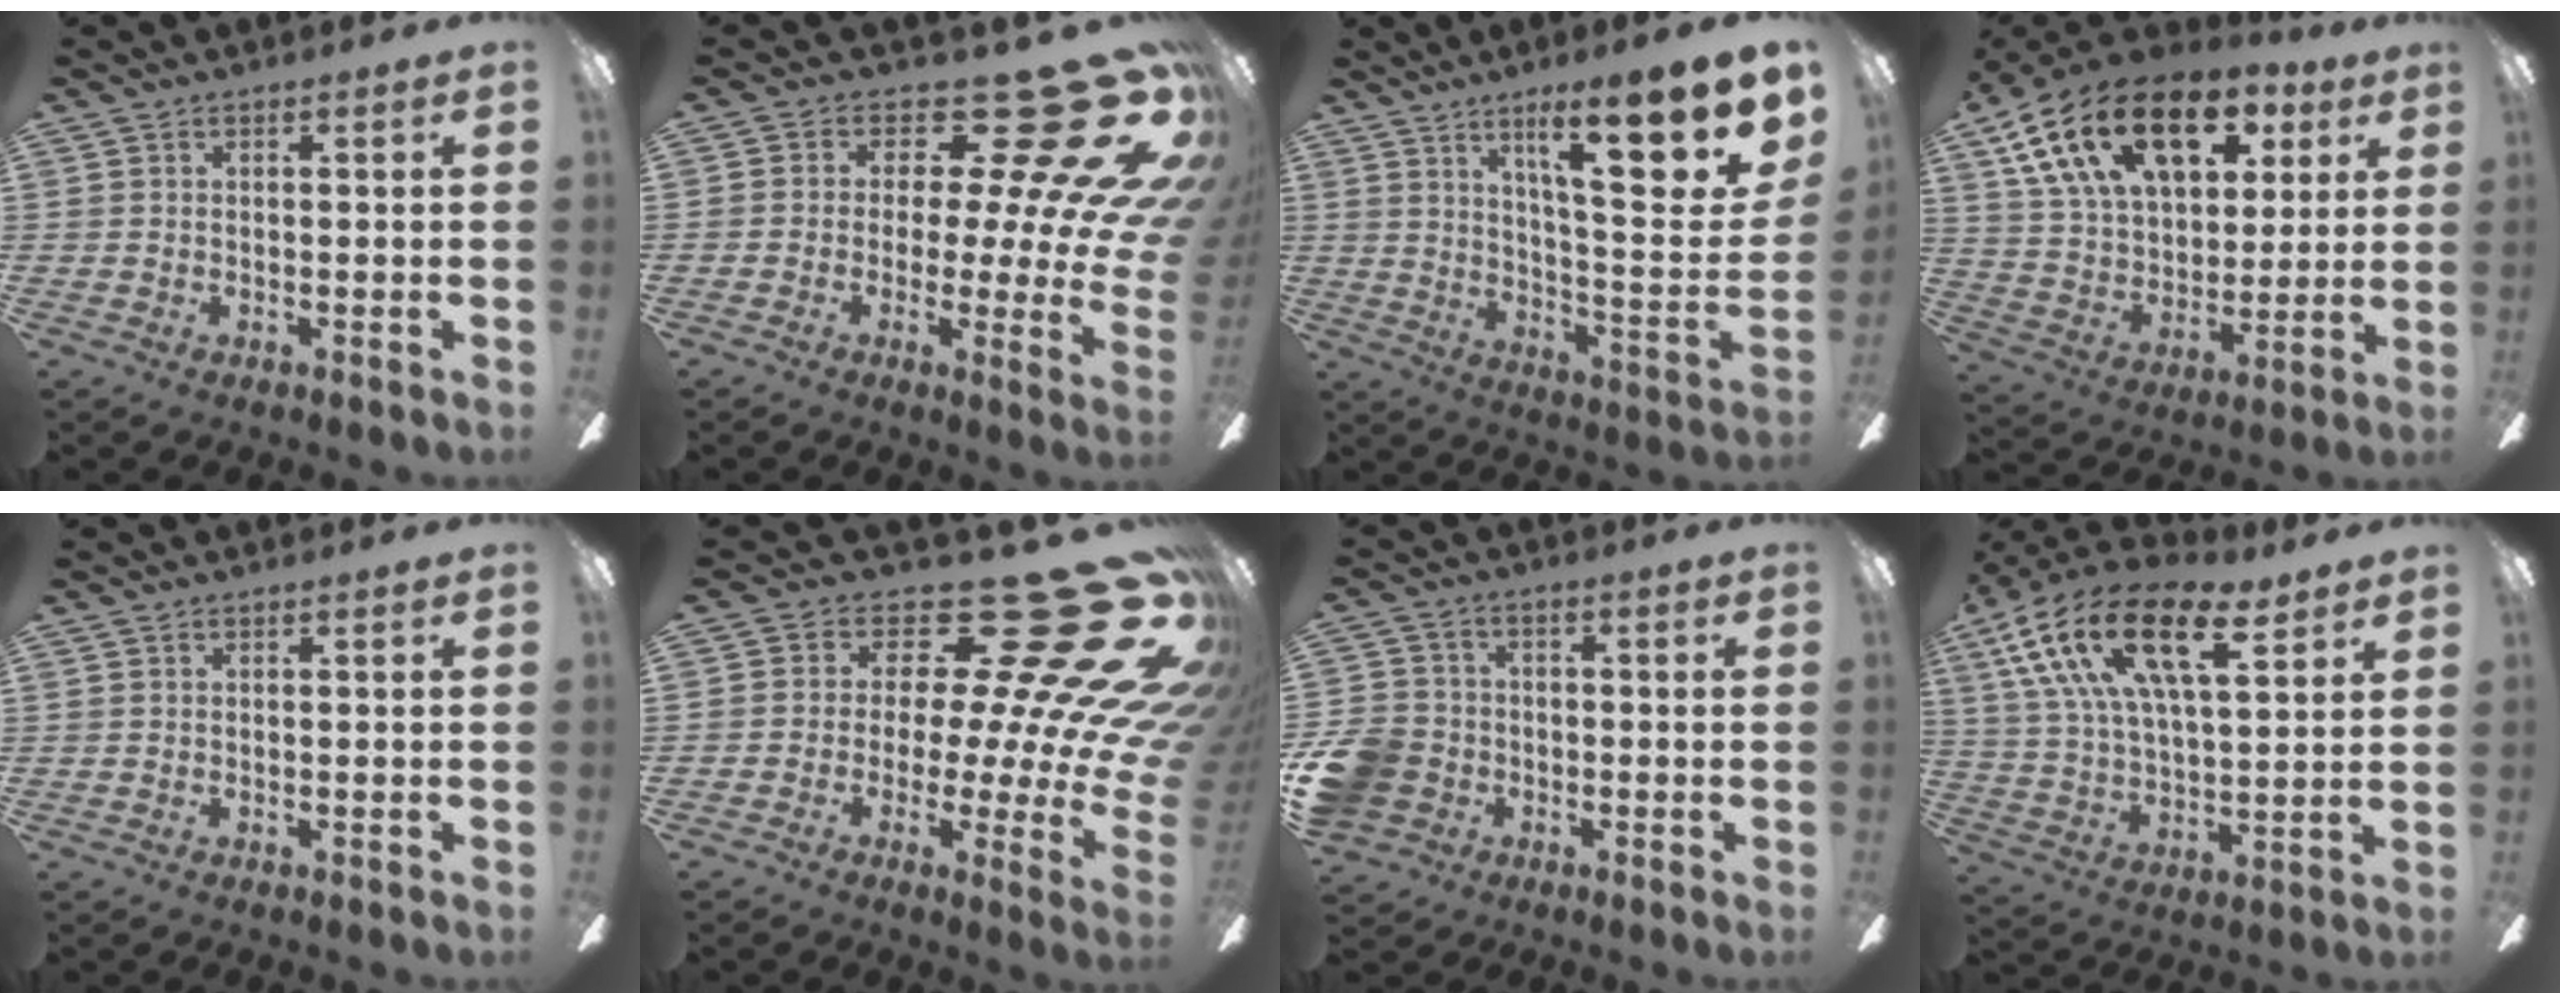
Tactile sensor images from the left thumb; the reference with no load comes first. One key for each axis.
{"total": 20.3, "fx": 11.7, "fy": 8.0, "fz": 14.5, "tx": -0.195, "ty": -0.090, "tz": 0.191}
{"total": 21.5, "fx": 12.1, "fy": 4.9, "fz": 17.0, "tx": -0.251, "ty": -0.080, "tz": 0.188}
{"total": 23.2, "fx": 12.3, "fy": 13.1, "fz": 14.6, "tx": -0.267, "ty": -0.045, "tz": 0.218}
{"total": 0.0}
{"total": 25.5, "fx": 14.2, "fy": 10.5, "fz": 18.4, "tx": -0.205, "ty": -0.131, "tz": 0.255}
{"total": 10.3, "fx": -3.7, "fy": 8.6, "fz": 4.3, "tx": -0.115, "ty": 0.040, "tz": -0.064}
{"total": 22.3, "fx": 11.6, "fy": 10.3, "fz": 16.0, "tx": -0.307, "ty": -0.041, "tz": 0.198}